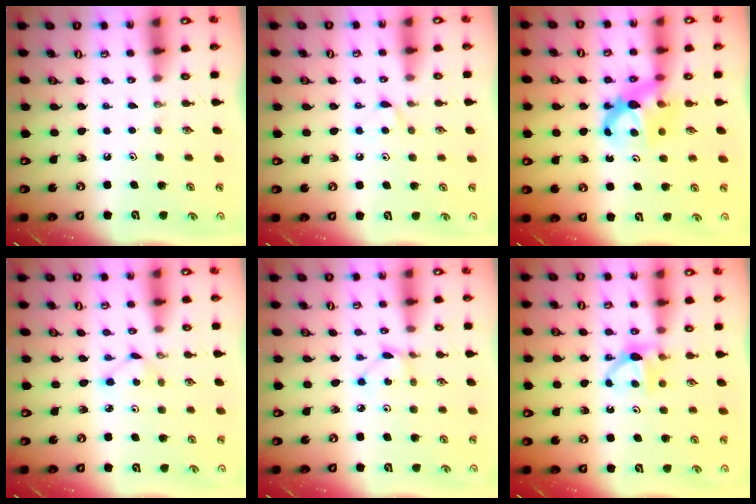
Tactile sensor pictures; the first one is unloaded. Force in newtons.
{"total": 5.3, "press": 5.2, "slide": 0.7}
{"total": 7.2, "press": 7.2, "slide": 0.3}
{"total": 2.8, "press": 2.7, "slide": 0.3}
{"total": 1.8, "press": 1.8, "slide": 0.3}
{"total": 5.7, "press": 5.6, "slide": 0.8}